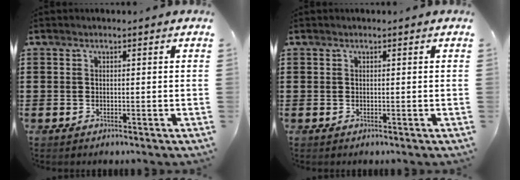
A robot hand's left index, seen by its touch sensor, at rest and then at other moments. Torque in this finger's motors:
{"motor_torque": [-0.08, -0.09, -0.18, -0.03]}